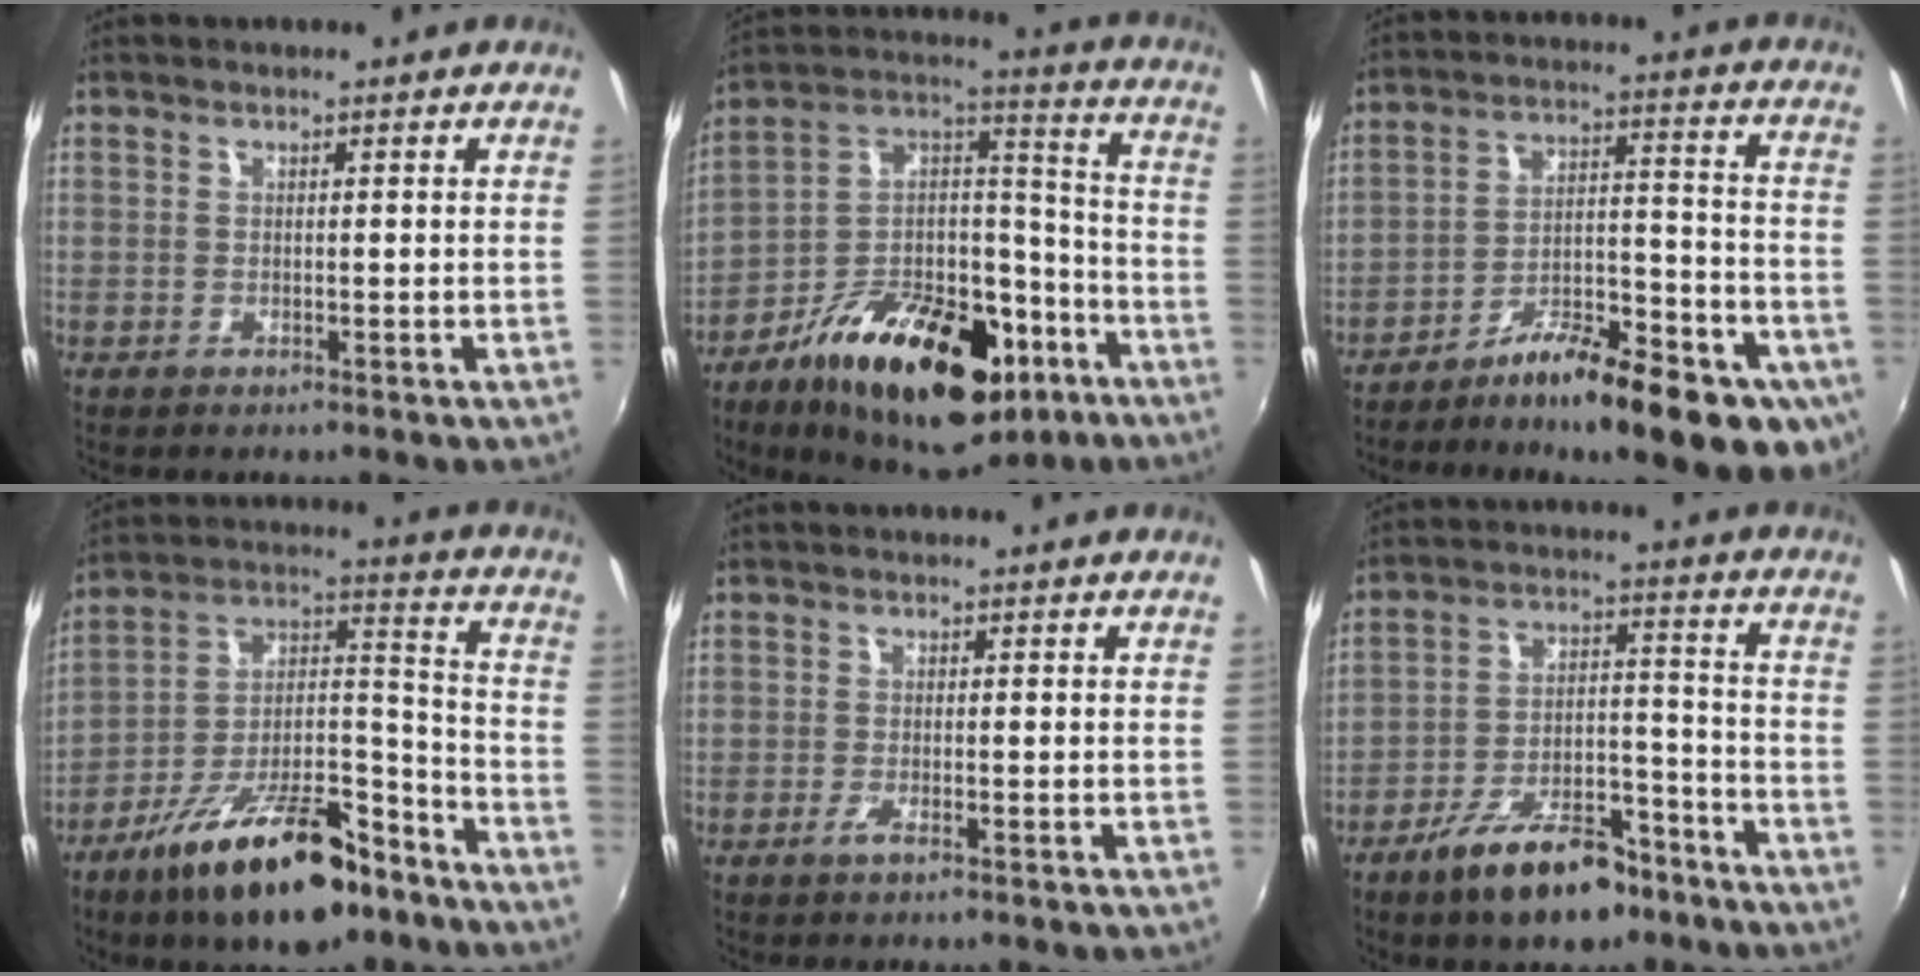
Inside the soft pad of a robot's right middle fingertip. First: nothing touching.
{"total": 26.2, "force": [-14.5, 12.7, 17.9], "torque": [-0.295, 0.021, -0.218]}
{"total": 18.2, "force": [-11.4, 5.2, 13.2], "torque": [-0.190, -0.010, -0.159]}
{"total": 20.9, "force": [-13.6, 7.7, 13.9], "torque": [-0.237, 0.003, -0.214]}
{"total": 1.6, "force": [-0.9, 0.0, 1.3], "torque": [-0.026, -0.002, -0.017]}
{"total": 13.1, "force": [-9.3, 5.2, 7.7], "torque": [-0.142, 0.013, -0.143]}